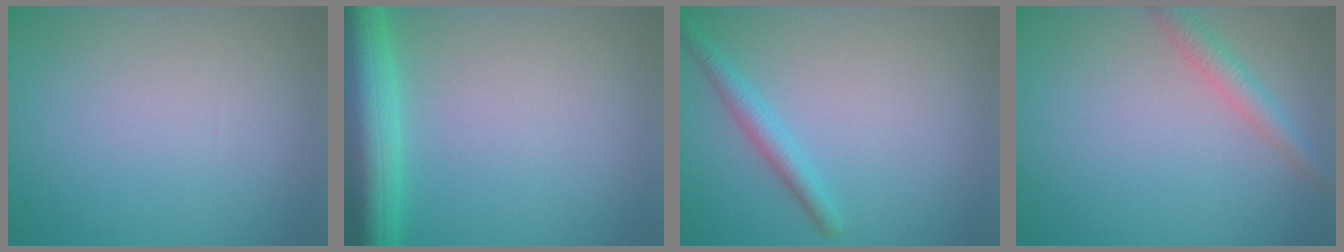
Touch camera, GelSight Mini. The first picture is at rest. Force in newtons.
{"total": 7.3, "press": 7.3, "slide": 0.4}
{"total": 2.1, "press": 2.1, "slide": 0.2}
{"total": 2.3, "press": 2.3, "slide": 0.1}